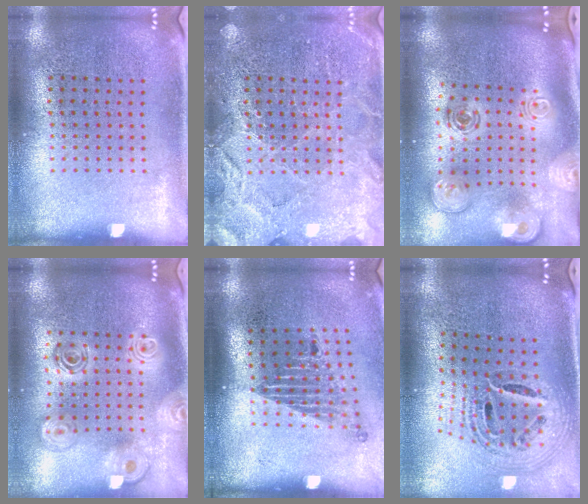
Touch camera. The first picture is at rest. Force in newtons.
{"total": 4.6, "press": 4.6, "slide": 0.6}
{"total": 2.6, "press": 1.8, "slide": 1.8}
{"total": 2.2, "press": 1.8, "slide": 1.4}
{"total": 1.7, "press": 1.2, "slide": 1.2}
{"total": 1.9, "press": 1.5, "slide": 1.2}